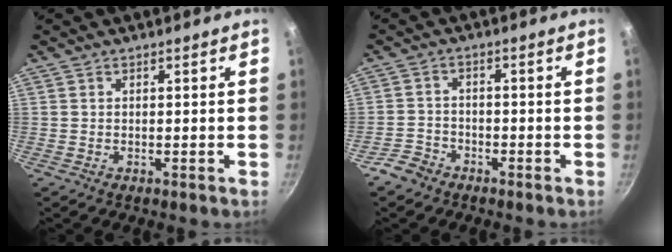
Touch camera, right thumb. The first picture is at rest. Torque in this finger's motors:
{"motor_torque": [0.21, -0.01, -0.05, 0.03, 0.02]}